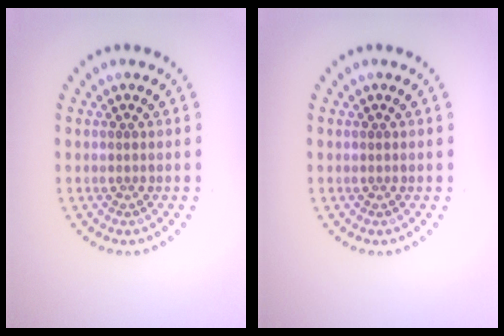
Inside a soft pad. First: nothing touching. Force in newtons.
{"total": 0.0}